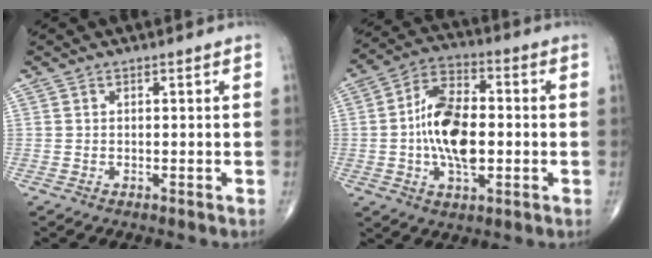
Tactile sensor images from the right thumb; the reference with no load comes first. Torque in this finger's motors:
{"motor_torque": [2.43, 2.58, 1.53, -0.11, 0.18]}